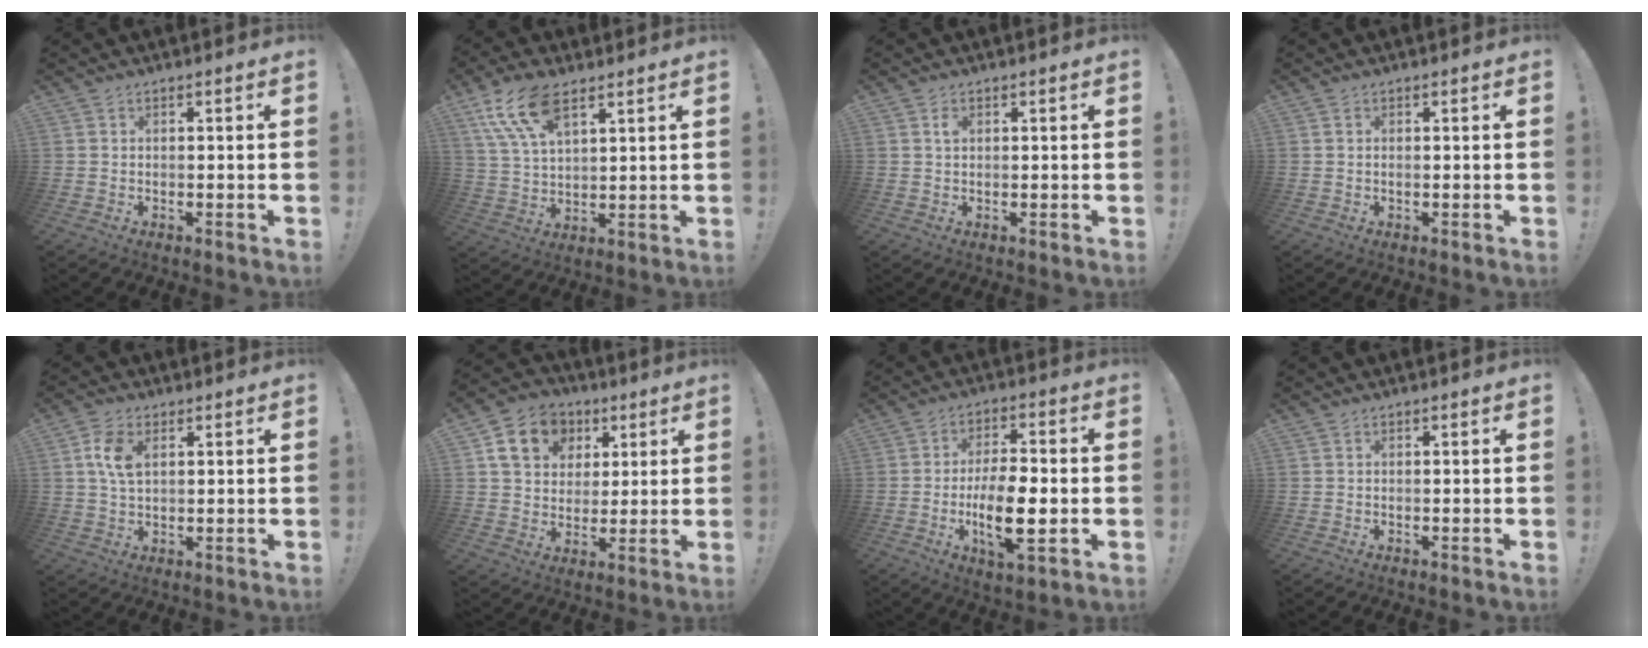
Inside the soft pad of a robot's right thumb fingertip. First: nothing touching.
{"total": 12.8, "force": [7.6, 5.7, 8.6], "torque": [-0.172, -0.021, 0.141]}
{"total": 1.4, "force": [0.6, 0.8, 1.0], "torque": [-0.013, -0.001, 0.008]}
{"total": 0.6, "force": [0.0, 0.2, 0.5], "torque": [-0.007, -0.001, -0.001]}
{"total": 7.1, "force": [2.2, 4.3, 5.3], "torque": [-0.102, -0.003, 0.036]}
{"total": 13.7, "force": [5.8, 10.9, 5.9], "torque": [-0.082, -0.019, 0.115]}
{"total": 13.3, "force": [-2.9, 4.7, 12.1], "torque": [-0.219, 0.000, -0.055]}
{"total": 0.0}